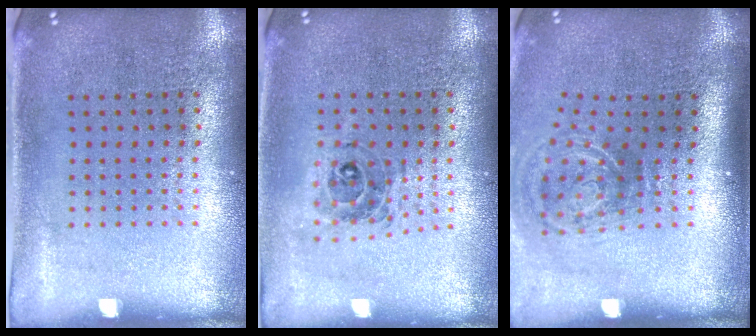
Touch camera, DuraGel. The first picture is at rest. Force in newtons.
{"total": 0.8, "press": 0.8, "slide": 0.1}
{"total": 2.0, "press": 1.2, "slide": 1.6}